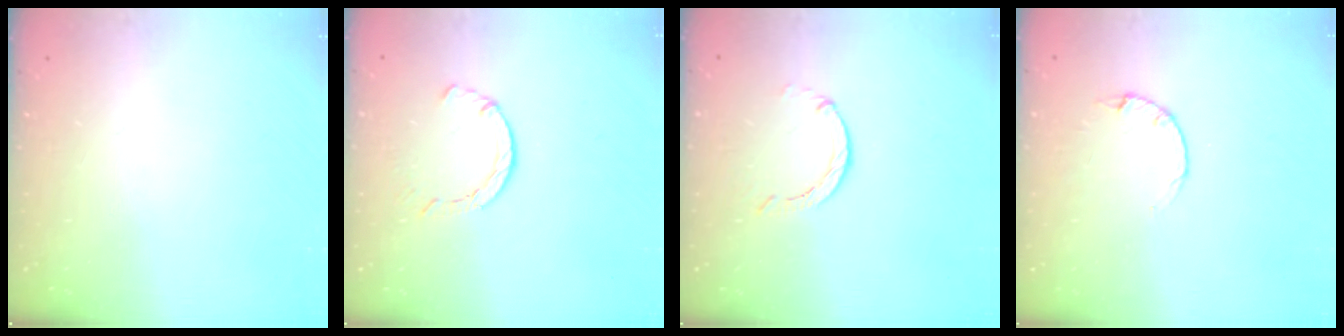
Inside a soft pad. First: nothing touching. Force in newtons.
{"total": 3.4, "press": 3.4, "slide": 0.2}
{"total": 0.6, "press": 0.6, "slide": 0.2}
{"total": 2.2, "press": 2.1, "slide": 0.4}